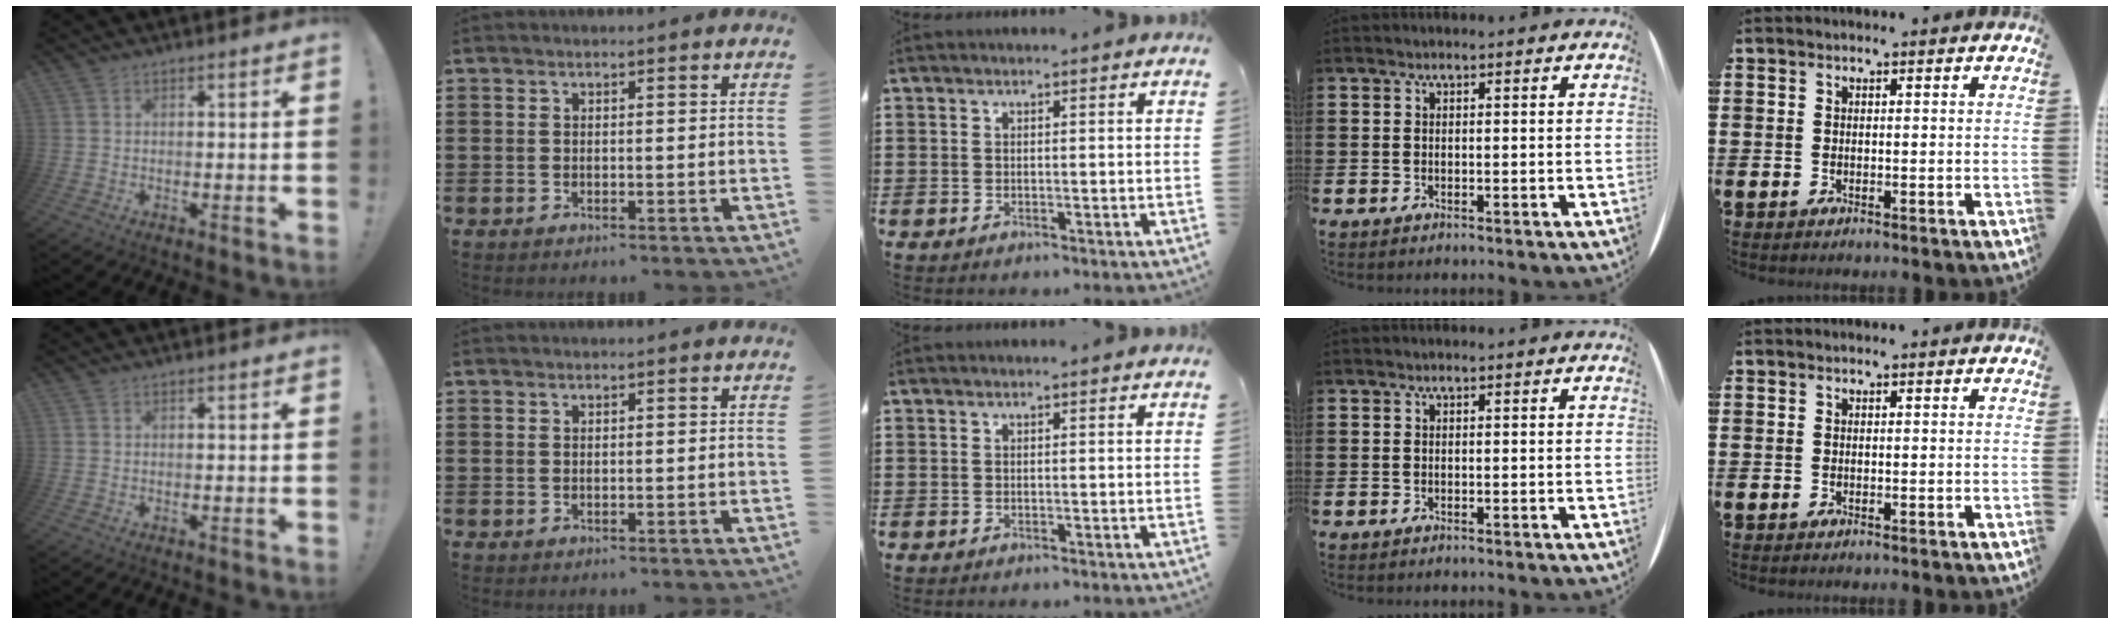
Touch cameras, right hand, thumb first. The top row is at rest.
{}